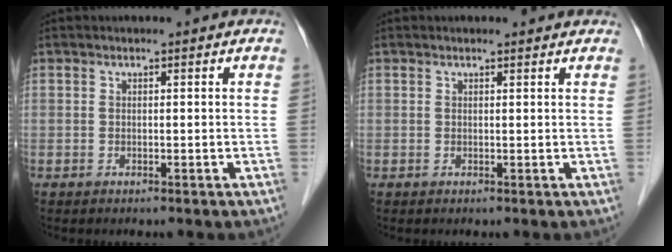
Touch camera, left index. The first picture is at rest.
{"total": 2.4, "force": [2.3, 0.4, 0.6], "torque": [-0.013, 0.013, 0.020]}